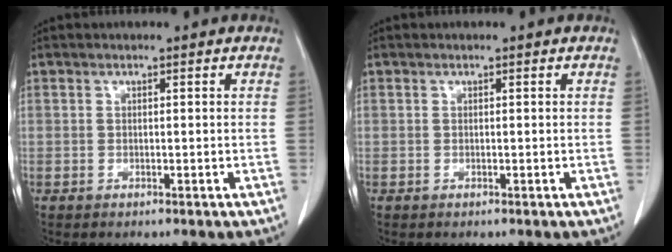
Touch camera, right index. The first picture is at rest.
{"total": 0.0}